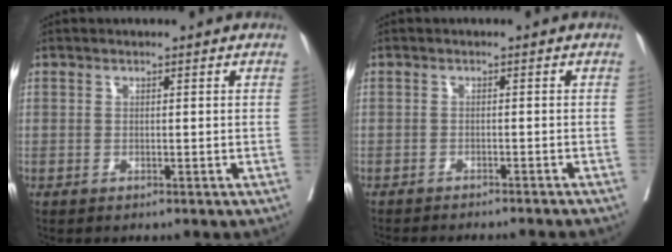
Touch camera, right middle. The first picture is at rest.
{"total": 10.1, "force": [-9.4, 0.5, 3.8], "torque": [-0.035, -0.020, -0.115]}